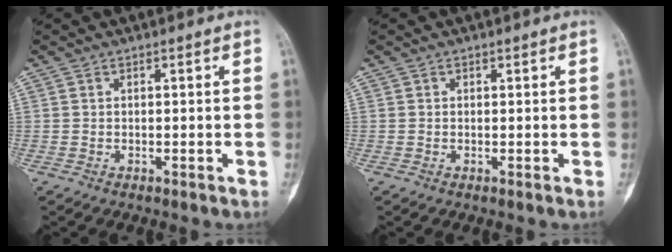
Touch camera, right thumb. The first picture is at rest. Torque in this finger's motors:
{"motor_torque": [-0.25, 0.02, -0.12, 0.03, -0.03]}